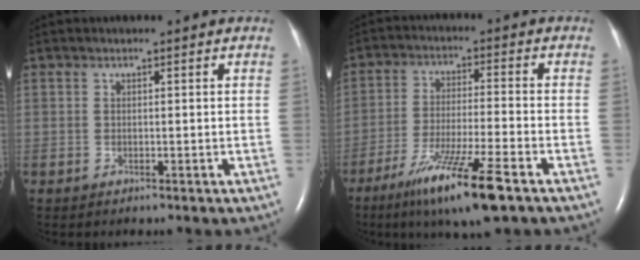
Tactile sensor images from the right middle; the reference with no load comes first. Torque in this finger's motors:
{"motor_torque": [1.28, -0.85, 0.58, 0.19]}